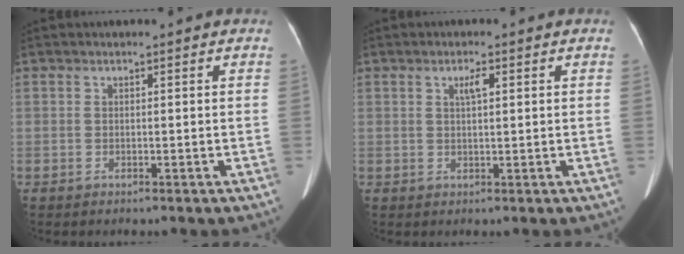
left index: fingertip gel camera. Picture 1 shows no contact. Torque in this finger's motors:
{"motor_torque": [-0.02, -0.10, 0.02, 0.03]}